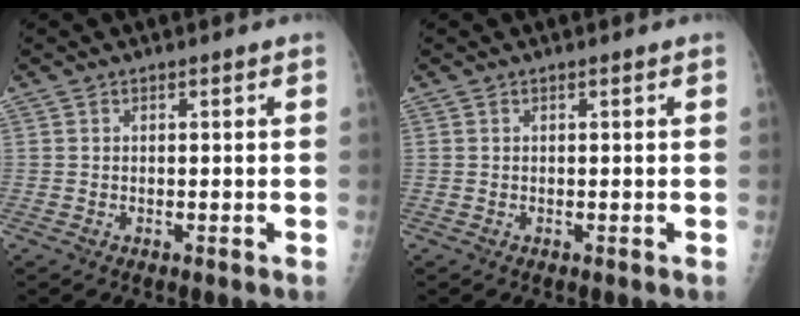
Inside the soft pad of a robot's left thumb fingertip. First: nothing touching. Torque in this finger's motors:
{"motor_torque": [-0.09, 0.09, 0.00, 0.00, 0.00]}